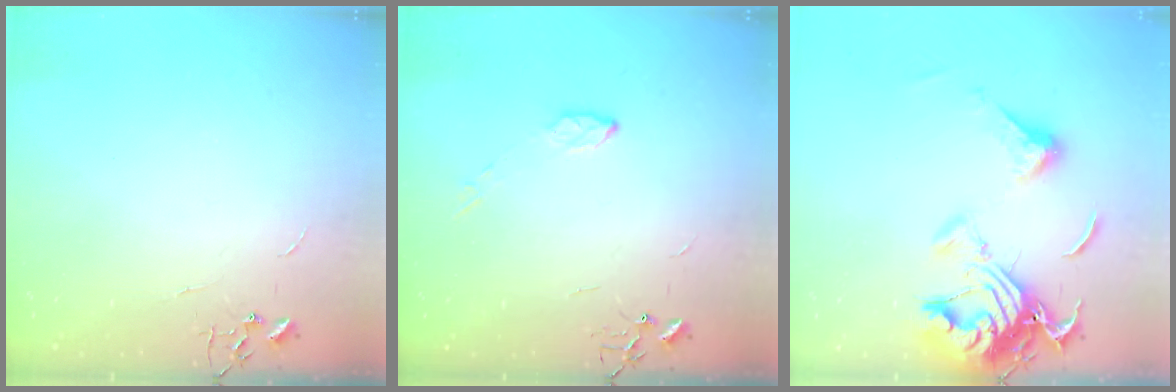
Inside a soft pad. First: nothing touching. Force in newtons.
{"total": 4.5, "press": 4.5, "slide": 0.2}
{"total": 16.0, "press": 16.0, "slide": 1.0}